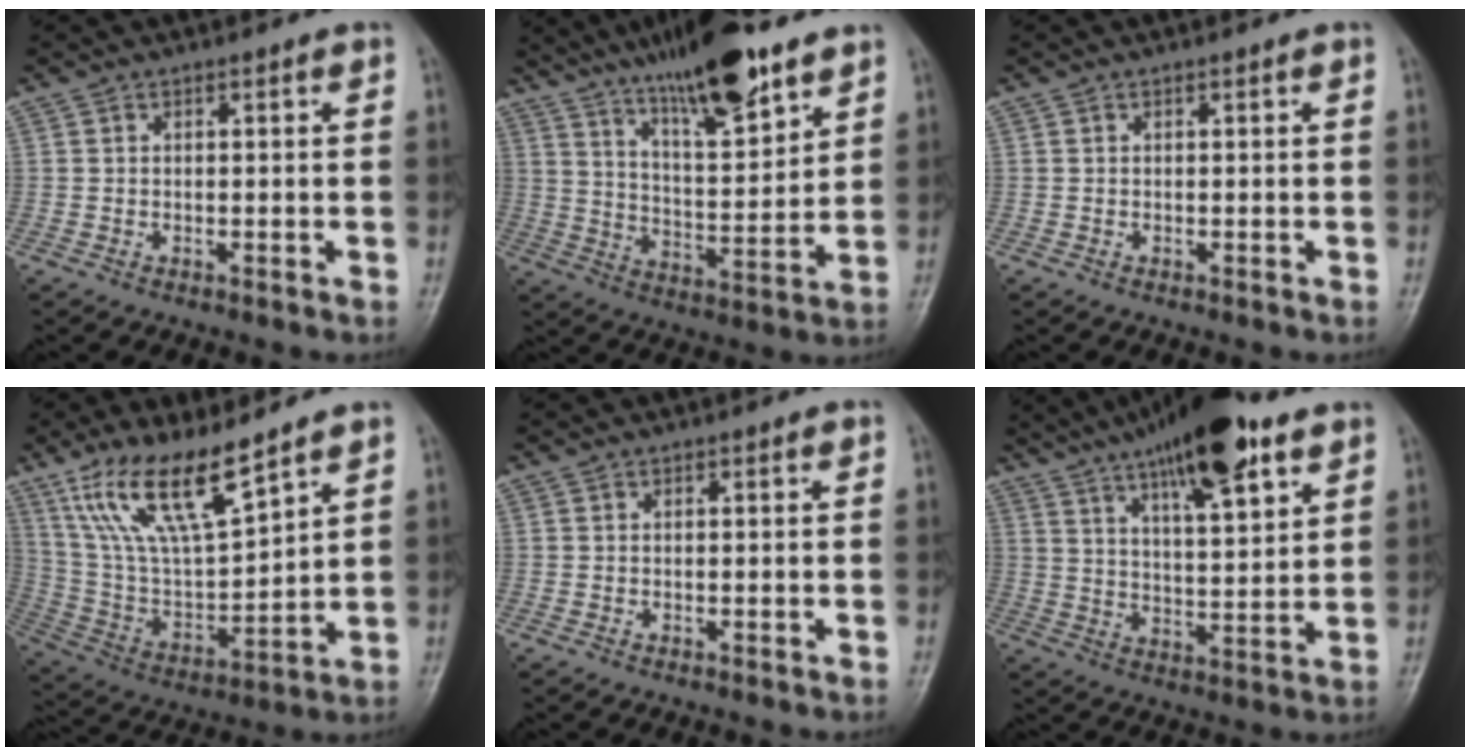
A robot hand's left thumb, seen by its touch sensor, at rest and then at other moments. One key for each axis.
{"total": 16.5, "fx": 11.6, "fy": 3.9, "fz": 11.1, "tx": -0.166, "ty": -0.061, "tz": 0.200}
{"total": 0.0}
{"total": 16.1, "fx": 11.1, "fy": 4.3, "fz": 10.8, "tx": -0.186, "ty": -0.052, "tz": 0.230}
{"total": 0.0}
{"total": 18.5, "fx": 11.0, "fy": 5.4, "fz": 13.8, "tx": -0.203, "ty": -0.035, "tz": 0.180}